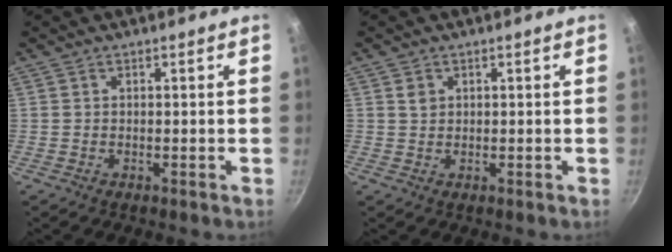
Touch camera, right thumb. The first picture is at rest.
{"total": 1.7, "force": [0.7, 1.4, 0.6], "torque": [-0.005, -0.001, 0.011]}